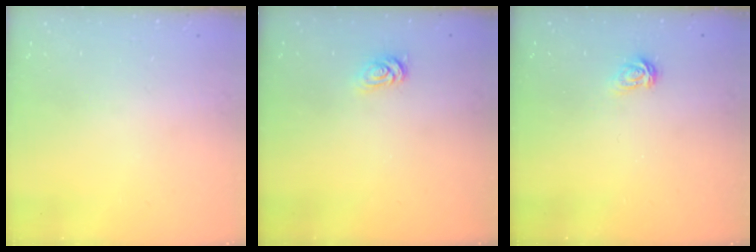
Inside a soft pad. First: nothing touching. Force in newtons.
{"total": 2.5, "press": 2.5, "slide": 0.3}
{"total": 3.6, "press": 3.6, "slide": 0.3}